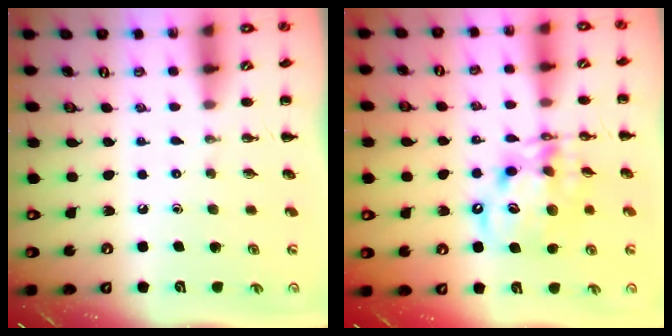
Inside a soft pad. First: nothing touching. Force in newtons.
{"total": 12.8, "press": 12.3, "slide": 3.6}